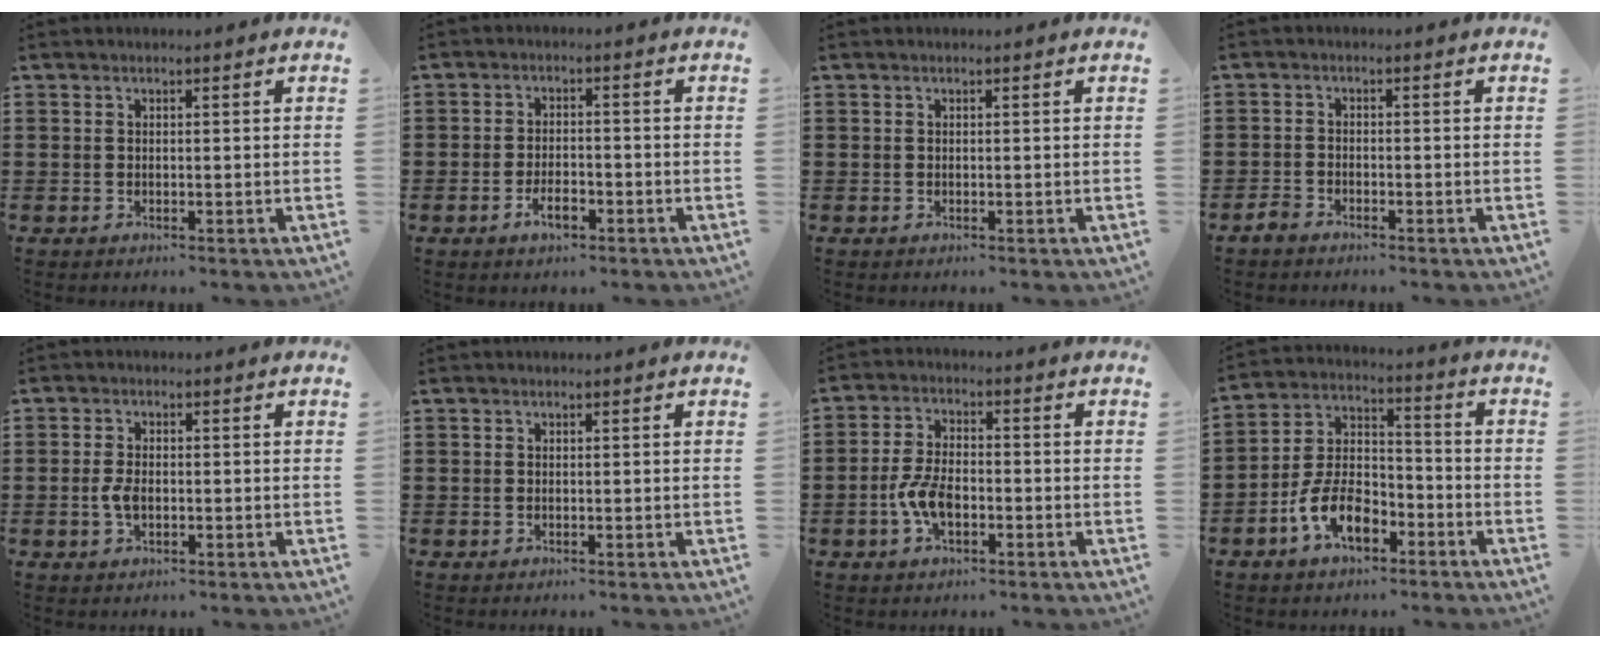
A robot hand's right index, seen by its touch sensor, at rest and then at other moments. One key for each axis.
{"total": 3.5, "fx": -1.9, "fy": 1.5, "fz": 2.6, "tx": -0.045, "ty": 0.003, "tz": -0.035}
{"total": 0.0}
{"total": 1.5, "fx": -1.4, "fy": 0.6, "fz": 0.3, "tx": -0.017, "ty": 0.001, "tz": -0.031}
{"total": 2.9, "fx": -0.5, "fy": 1.4, "fz": 2.5, "tx": -0.062, "ty": -0.006, "tz": -0.011}
{"total": 0.0}
{"total": 5.9, "fx": -1.9, "fy": 2.9, "fz": 4.8, "tx": -0.116, "ty": -0.004, "tz": -0.041}
{"total": 9.4, "fx": -5.1, "fy": 4.9, "fz": 6.2, "tx": -0.142, "ty": 0.006, "tz": -0.097}